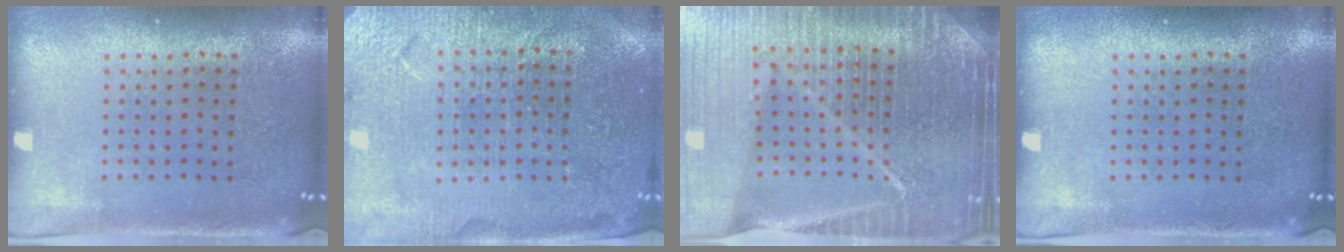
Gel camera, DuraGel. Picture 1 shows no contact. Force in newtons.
{"total": 3.7, "press": 3.6, "slide": 1.0}
{"total": 6.9, "press": 5.9, "slide": 3.5}
{"total": 0.0}